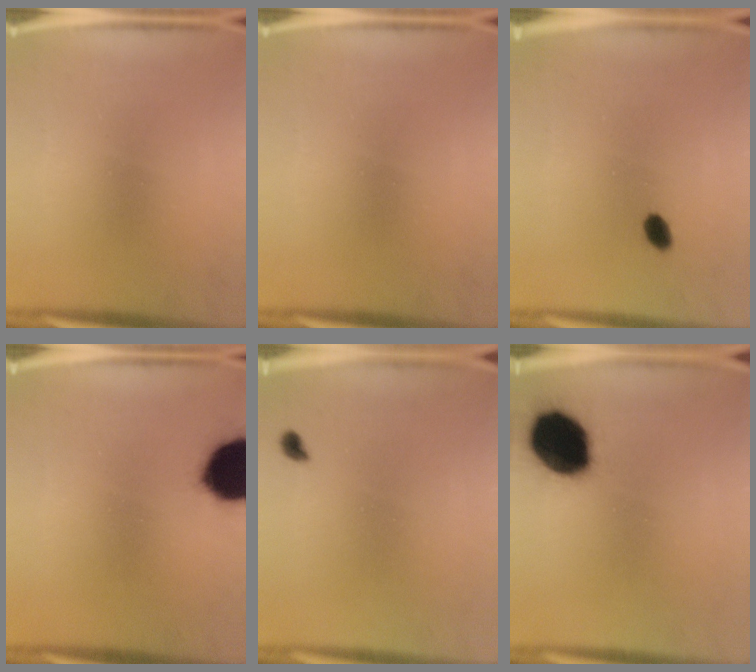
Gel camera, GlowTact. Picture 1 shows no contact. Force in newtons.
{"total": 0.0}
{"total": 2.4}
{"total": 17.8}
{"total": 1.4}
{"total": 19.2}